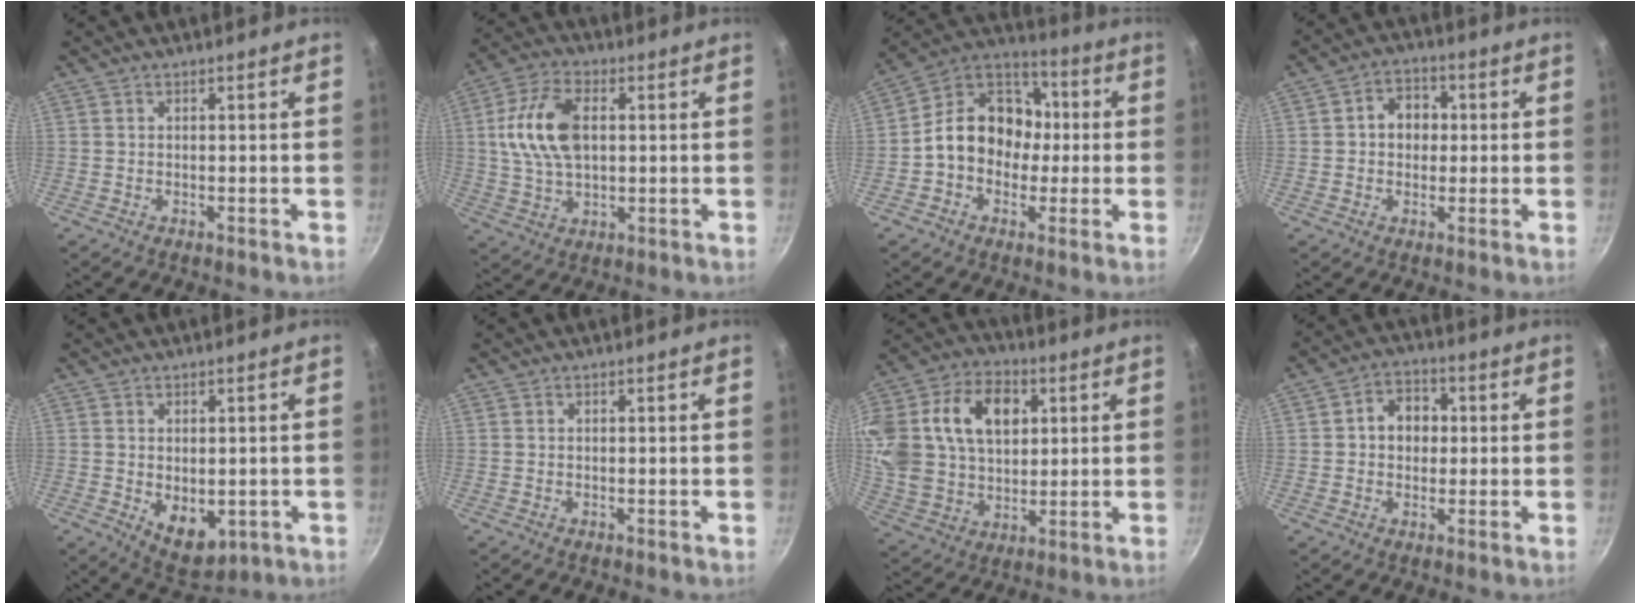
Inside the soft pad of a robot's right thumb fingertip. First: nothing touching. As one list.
[{"total": 12.8, "force": [2.0, 7.5, 10.1], "torque": [-0.184, 0.012, 0.031]}, {"total": 14.6, "force": [-0.8, 12.0, 8.3], "torque": [-0.083, 0.042, -0.037]}, {"total": 6.4, "force": [0.6, 5.2, 3.6], "torque": [-0.022, 0.011, 0.000]}, {"total": 7.7, "force": [-0.9, 5.0, 5.7], "torque": [-0.066, -0.013, 0.004]}, {"total": 0.0}, {"total": 27.8, "force": [8.1, 19.6, 17.9], "torque": [-0.376, 0.027, 0.144]}, {"total": 7.1, "force": [0.7, 5.7, 4.1], "torque": [-0.029, 0.010, 0.002]}]